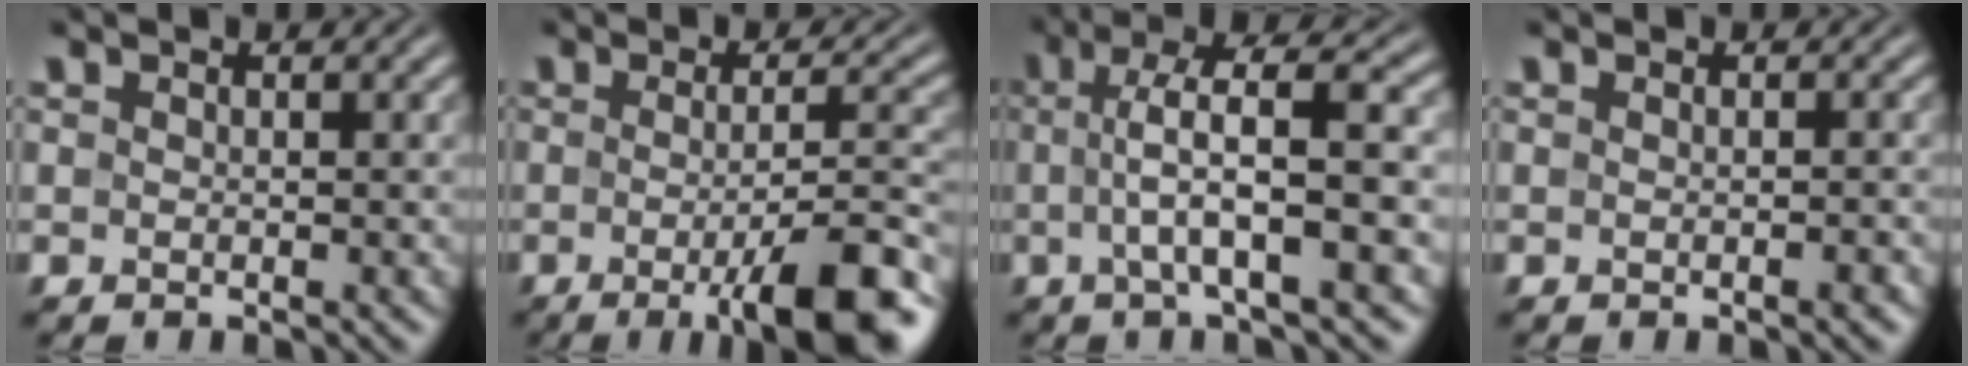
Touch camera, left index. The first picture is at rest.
{"total": 9.7, "force": [-3.2, 2.3, 8.9], "torque": [-0.111, -0.007, -0.046]}
{"total": 7.6, "force": [0.4, 1.6, 7.4], "torque": [-0.116, 0.019, 0.000]}
{"total": 1.2, "force": [-0.3, 0.3, 1.1], "torque": [-0.010, 0.002, -0.005]}